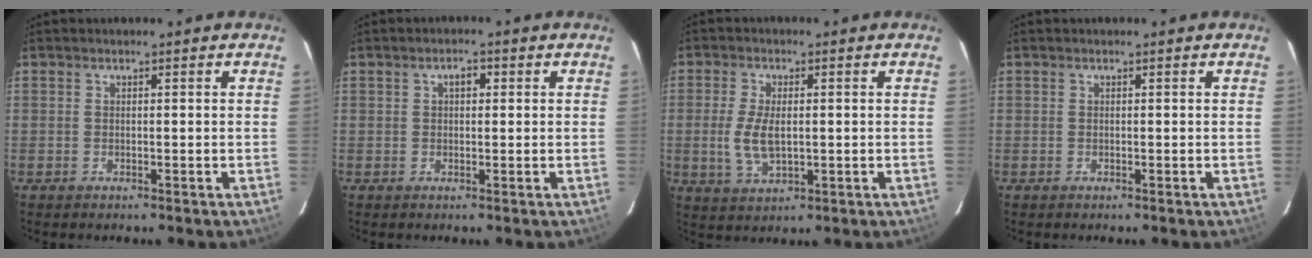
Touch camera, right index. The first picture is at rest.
{"total": 2.0, "force": [0.6, 1.3, 1.4], "torque": [-0.022, 0.010, 0.008]}
{"total": 6.8, "force": [-0.5, 3.3, 6.0], "torque": [-0.127, -0.007, -0.006]}
{"total": 0.0}